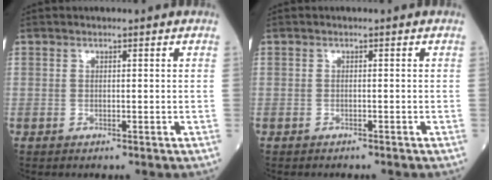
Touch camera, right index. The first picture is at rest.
{"total": 1.3, "force": [-1.2, 0.2, 0.4], "torque": [-0.008, -0.001, -0.016]}